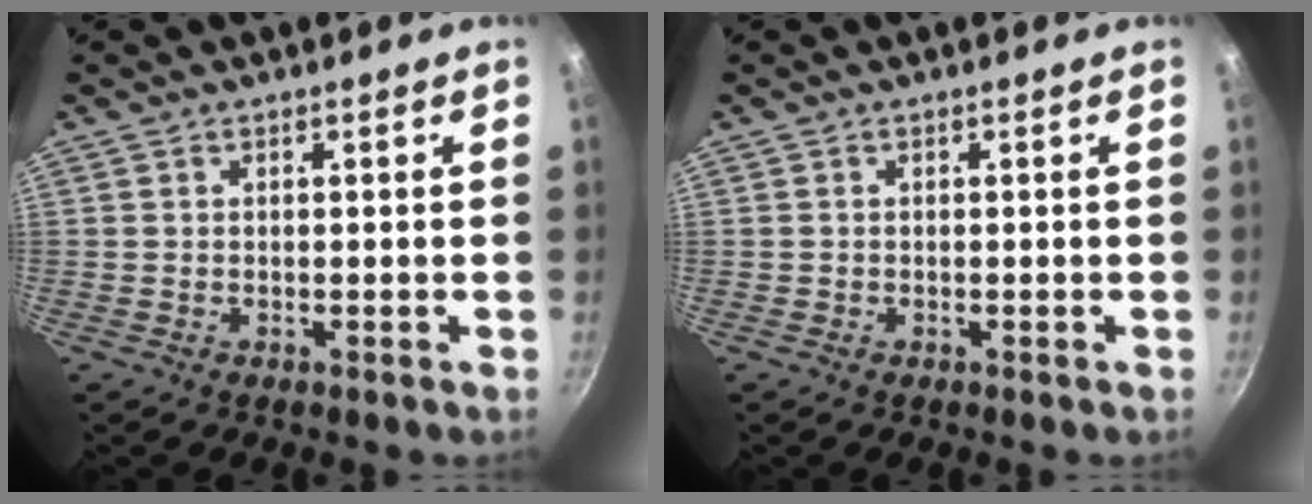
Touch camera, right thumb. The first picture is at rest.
{"total": 0.0}